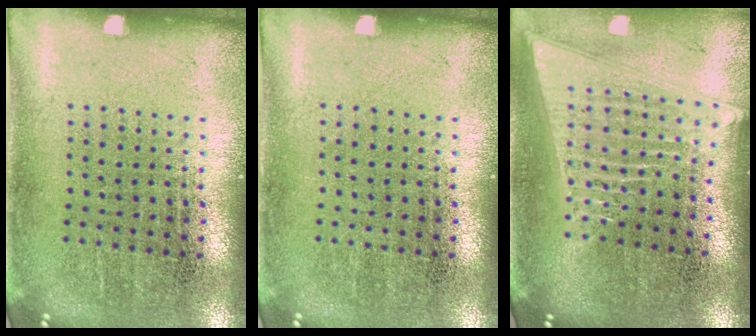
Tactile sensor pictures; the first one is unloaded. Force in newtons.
{"total": 0.0}
{"total": 2.1, "press": 1.8, "slide": 1.1}